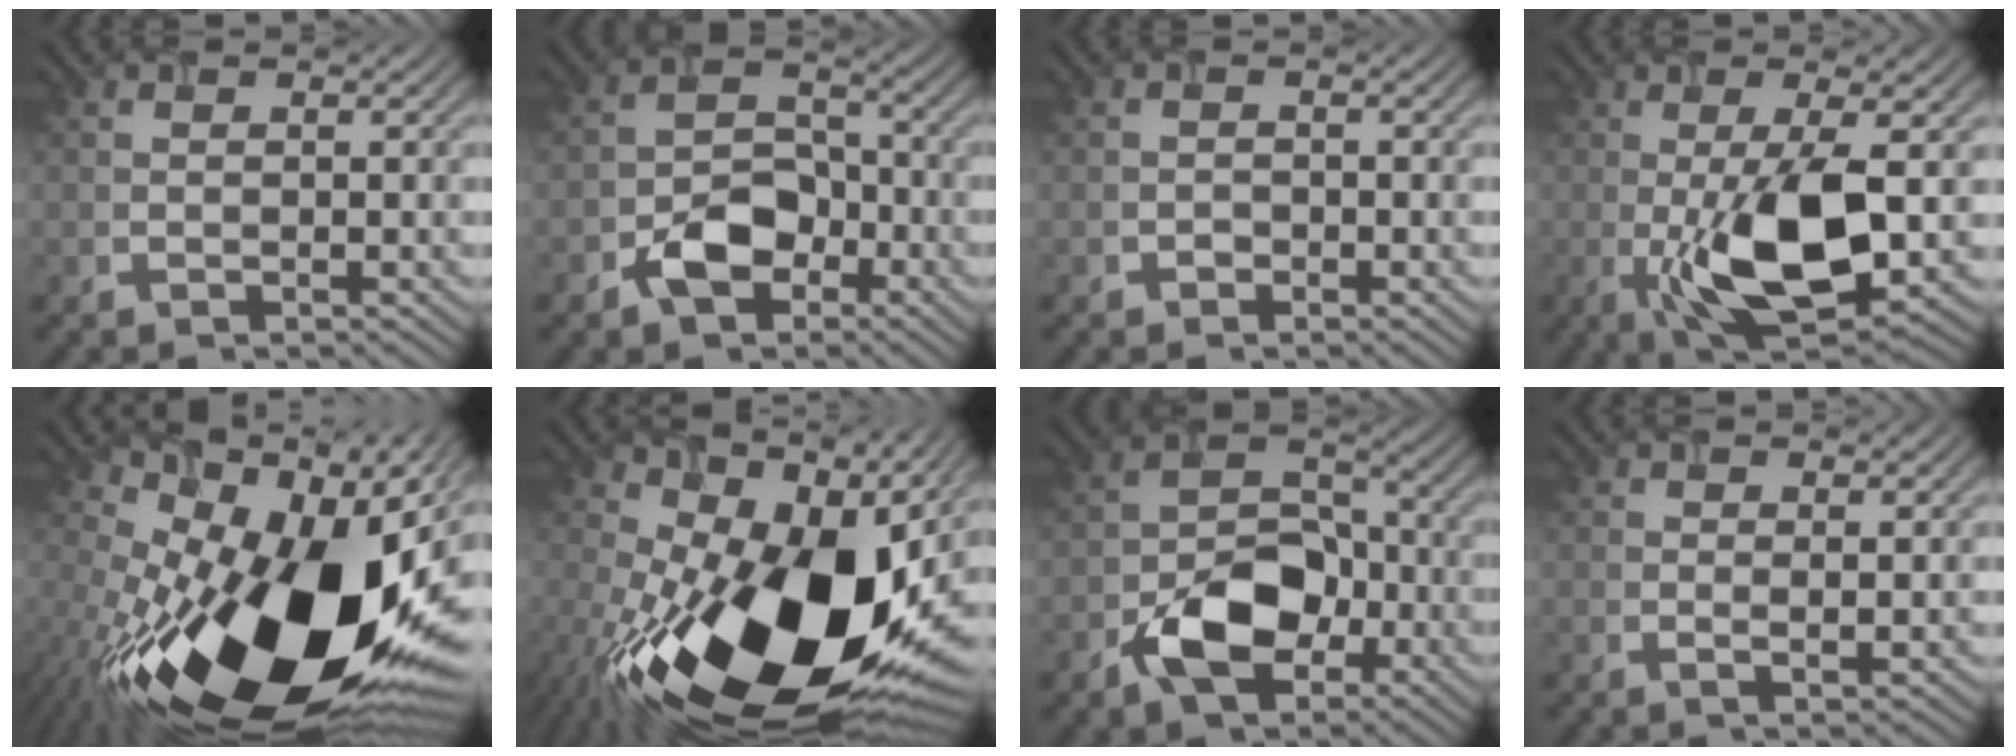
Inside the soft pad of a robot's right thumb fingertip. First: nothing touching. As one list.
[{"total": 5.9, "force": [-3.4, 3.7, 2.9], "torque": [-0.045, 0.006, -0.070]}, {"total": 0.9, "force": [-0.8, 0.5, 0.0], "torque": [0.000, -0.001, -0.015]}, {"total": 11.2, "force": [-1.7, 3.6, 10.4], "torque": [-0.197, -0.015, -0.025]}, {"total": 21.5, "force": [-3.9, 11.4, 17.8], "torque": [-0.317, -0.051, -0.054]}, {"total": 20.1, "force": [-2.8, 11.9, 16.0], "torque": [-0.300, -0.048, -0.033]}, {"total": 8.7, "force": [-4.3, 5.4, 5.2], "torque": [-0.090, 0.001, -0.082]}, {"total": 1.5, "force": [1.1, 0.1, 1.0], "torque": [-0.019, -0.003, 0.018]}]